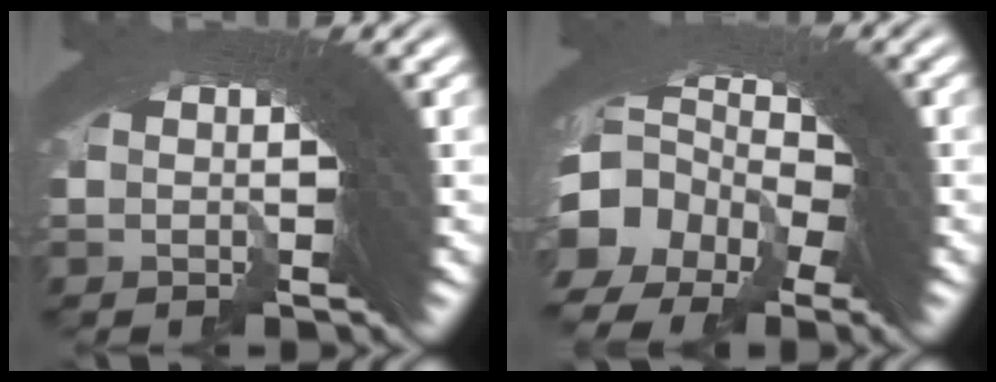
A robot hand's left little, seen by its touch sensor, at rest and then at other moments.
{"total": 8.3, "force": [-0.7, 6.4, 5.3], "torque": [-0.117, -0.020, -0.012]}